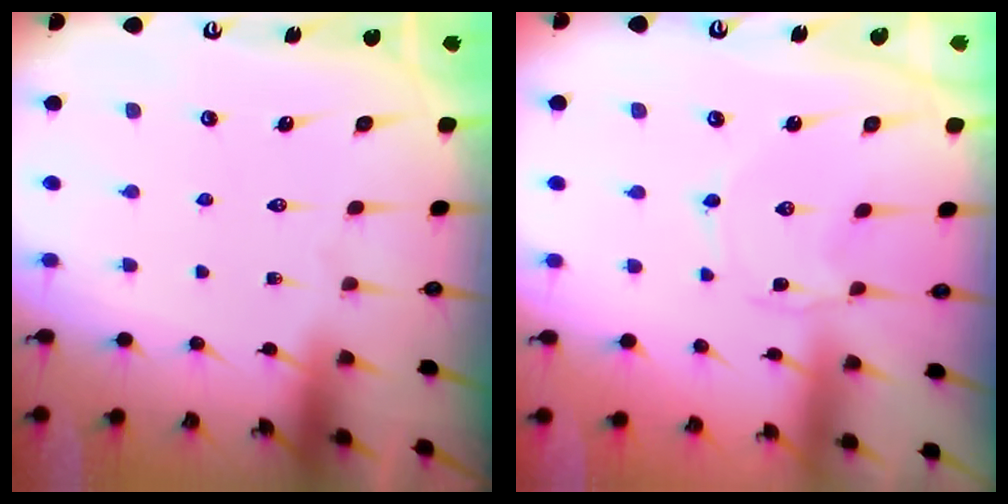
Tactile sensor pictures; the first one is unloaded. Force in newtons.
{"total": 2.4, "press": 2.4, "slide": 0.3}